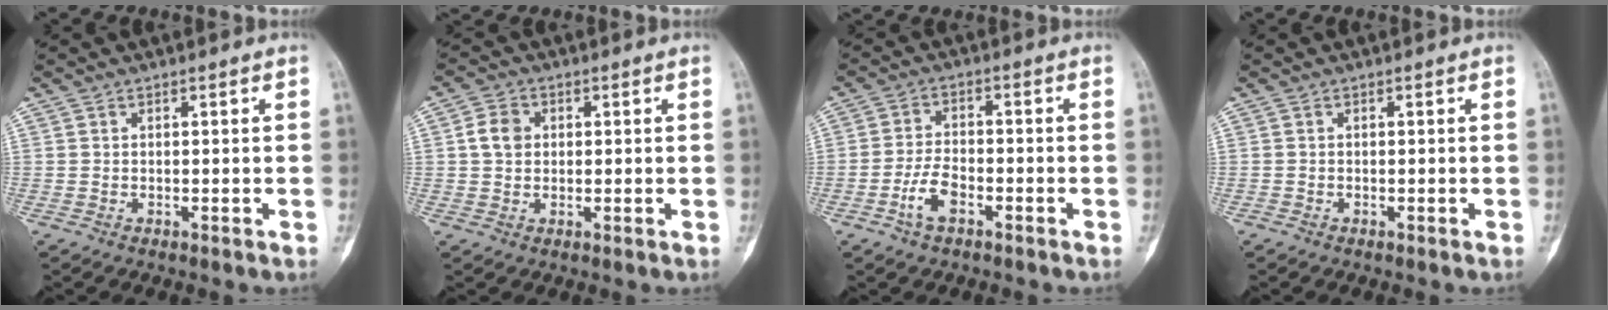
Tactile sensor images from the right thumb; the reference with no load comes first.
{"total": 4.3, "force": [0.7, 3.5, 2.4], "torque": [-0.036, 0.005, 0.010]}
{"total": 5.5, "force": [-2.7, 2.7, 3.9], "torque": [-0.075, 0.019, -0.053]}
{"total": 0.0}